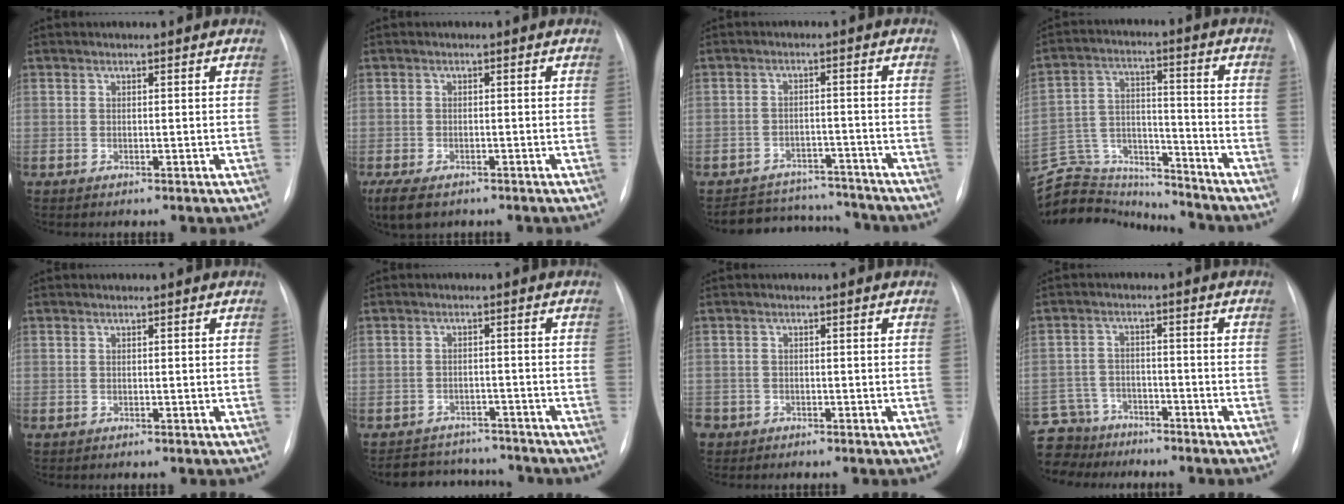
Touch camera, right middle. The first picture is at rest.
{"total": 7.3, "force": [-5.0, 3.6, 4.0], "torque": [-0.083, -0.014, -0.077]}
{"total": 10.9, "force": [-10.3, 3.4, 1.0], "torque": [-0.008, 0.018, -0.139]}
{"total": 19.5, "force": [-18.6, 4.6, 3.5], "torque": [-0.088, 0.040, -0.289]}
{"total": 0.0}
{"total": 9.0, "force": [-8.3, 3.3, 1.1], "torque": [-0.013, 0.014, -0.109]}
{"total": 3.5, "force": [-2.3, 2.5, 0.4], "torque": [-0.009, 0.004, -0.044]}
{"total": 9.5, "force": [-8.4, 4.4, 0.5], "torque": [-0.023, 0.012, -0.145]}